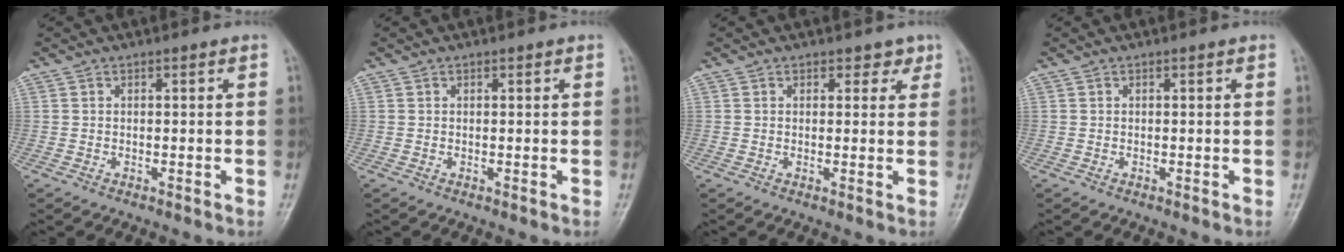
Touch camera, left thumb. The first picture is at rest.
{"total": 0.0}
{"total": 2.3, "force": [1.5, 1.5, 0.8], "torque": [0.015, -0.005, 0.013]}
{"total": 0.0}